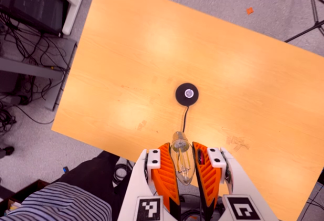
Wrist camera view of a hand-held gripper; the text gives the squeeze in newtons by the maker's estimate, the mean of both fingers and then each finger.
{"total": 21.4, "left": 24.8, "right": 18.0}